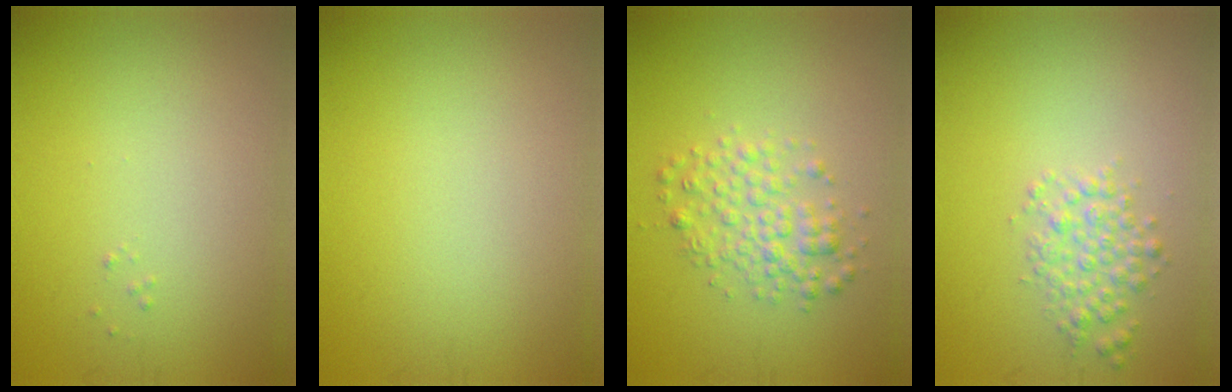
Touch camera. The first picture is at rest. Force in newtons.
{"total": 0.0}
{"total": 3.0, "press": 3.0, "slide": 0.1}
{"total": 2.4, "press": 2.4, "slide": 0.1}